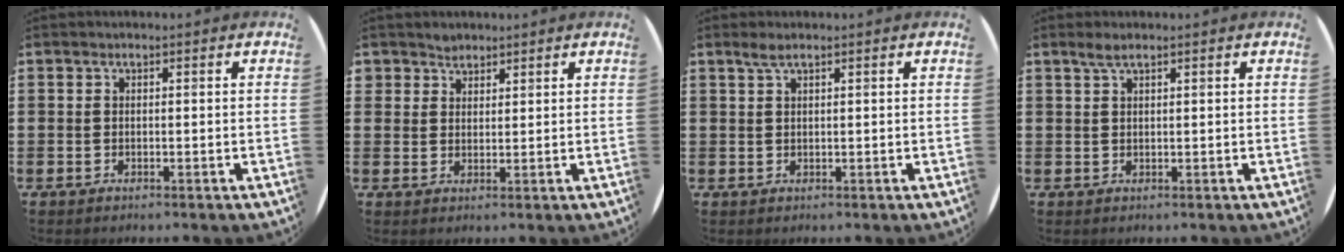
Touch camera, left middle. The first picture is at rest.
{"total": 2.2, "force": [1.9, 1.1, -0.1], "torque": [-0.001, 0.005, 0.038]}
{"total": 1.6, "force": [1.1, 0.2, 1.1], "torque": [-0.023, 0.003, 0.019]}
{"total": 1.7, "force": [1.2, 0.2, 1.1], "torque": [-0.023, 0.003, 0.022]}